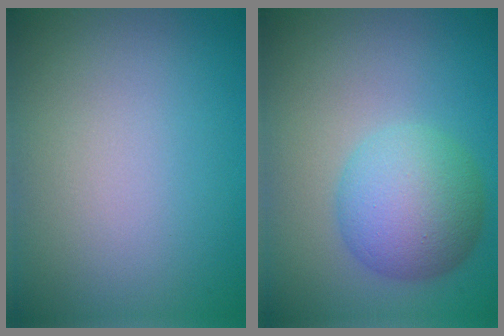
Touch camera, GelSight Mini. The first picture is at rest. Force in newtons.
{"total": 5.8, "press": 5.8, "slide": 0.2}